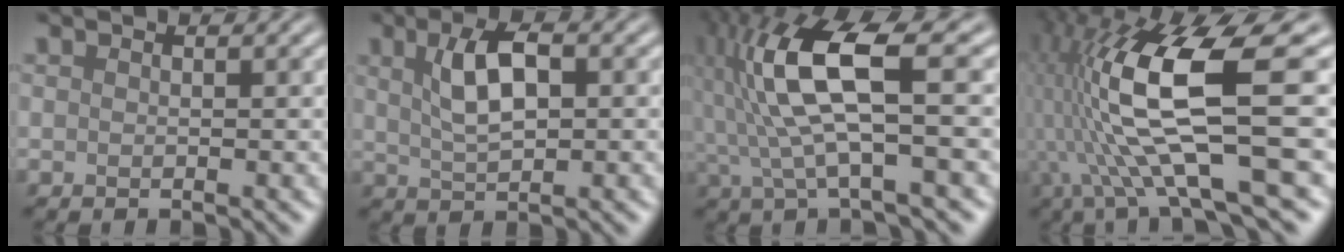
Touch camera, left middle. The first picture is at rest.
{"total": 4.6, "force": [1.2, 1.8, 4.0], "torque": [-0.079, 0.007, 0.022]}
{"total": 9.0, "force": [1.2, 2.2, 8.7], "torque": [-0.184, 0.014, 0.023]}
{"total": 13.3, "force": [-0.2, 3.5, 12.9], "torque": [-0.255, 0.002, -0.001]}